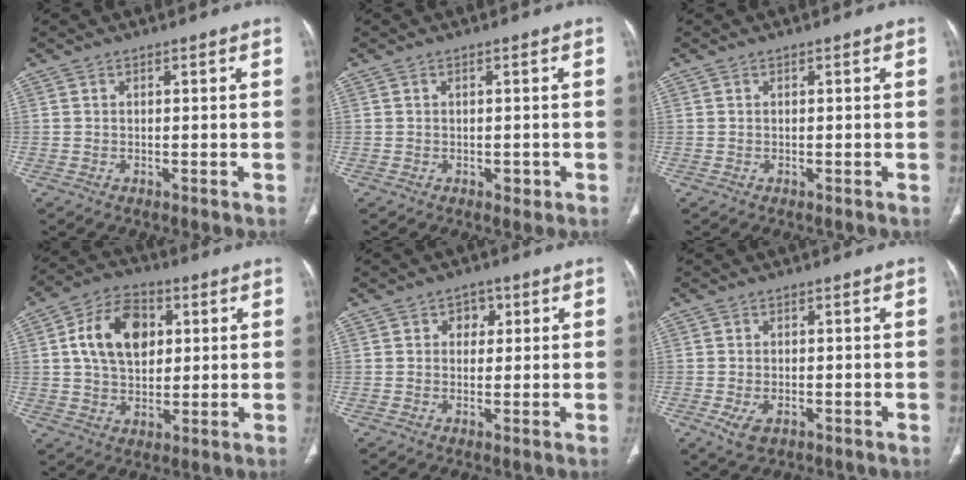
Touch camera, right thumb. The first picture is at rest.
{"total": 1.4, "force": [-0.4, 0.9, 1.0], "torque": [-0.008, 0.000, -0.003]}
{"total": 0.0}
{"total": 13.3, "force": [3.0, 8.9, 9.3], "torque": [-0.138, 0.005, 0.049]}
{"total": 3.3, "force": [1.0, 2.6, 1.6], "torque": [0.002, 0.002, 0.010]}
{"total": 3.9, "force": [-1.5, 2.2, 2.9], "torque": [-0.060, 0.001, -0.020]}